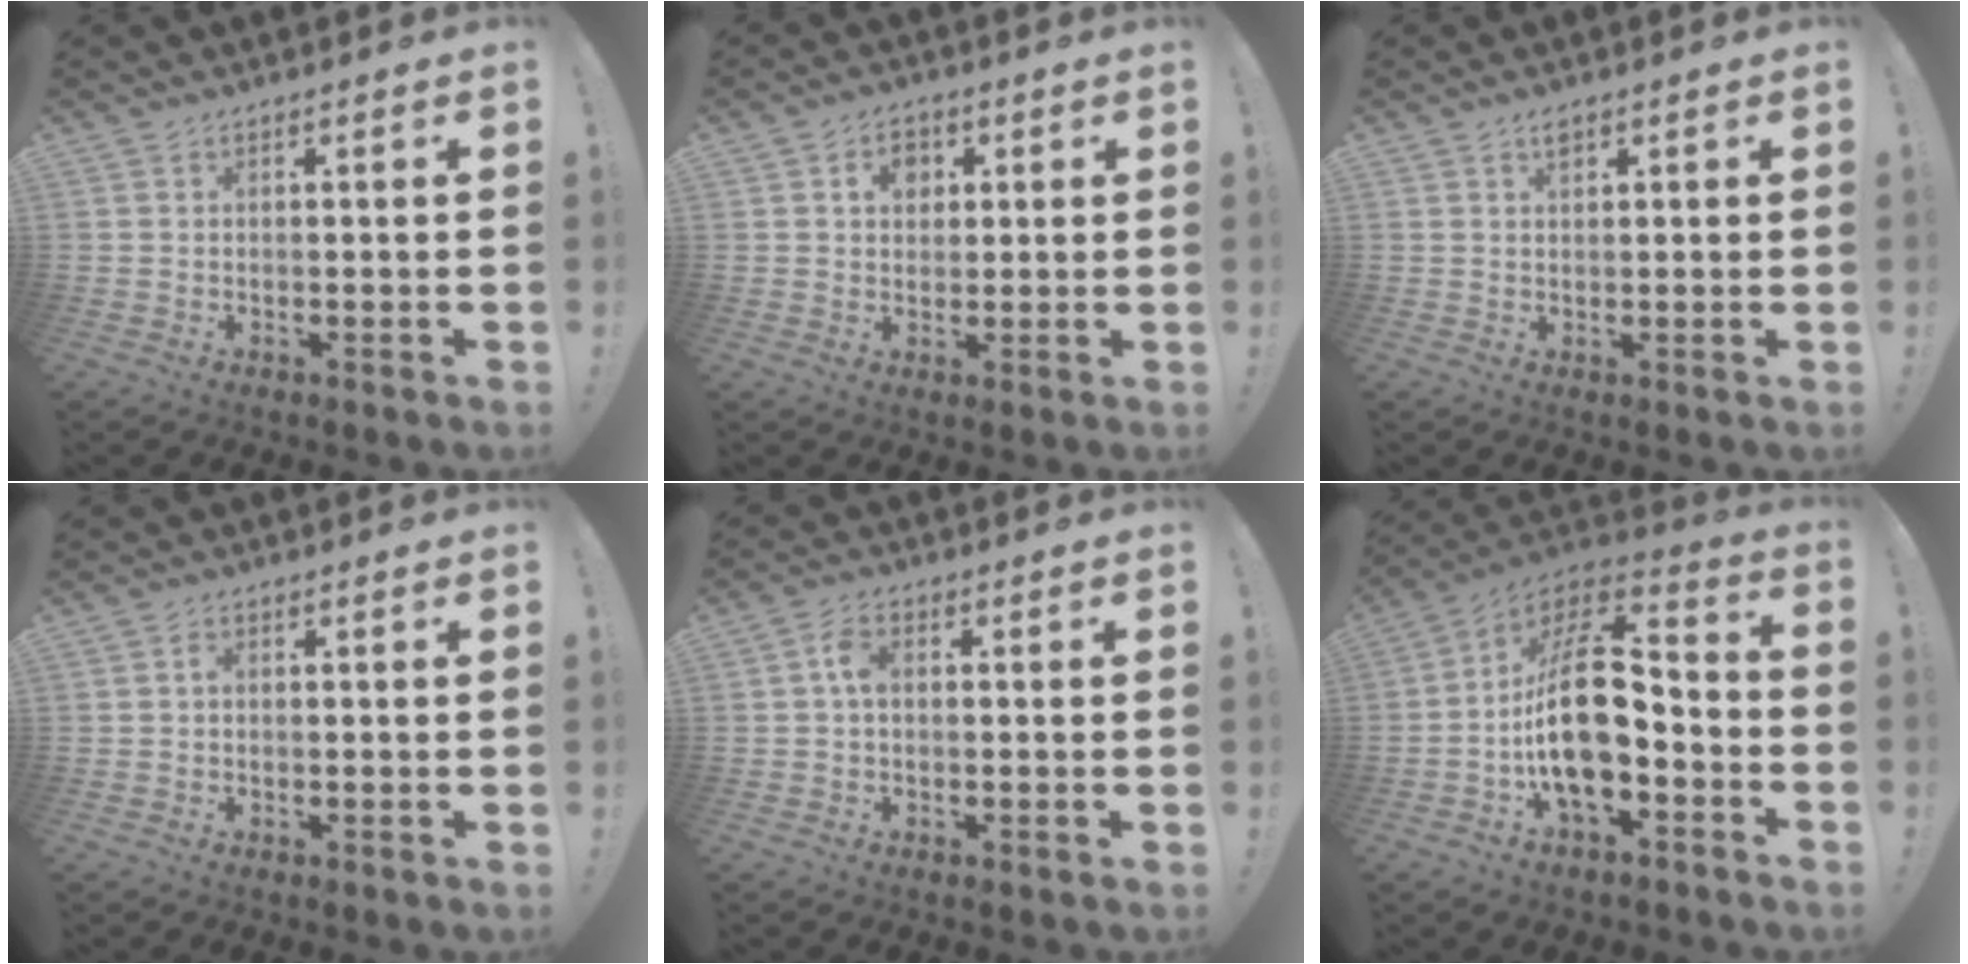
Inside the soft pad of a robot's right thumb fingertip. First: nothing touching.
{"total": 5.5, "force": [1.9, 4.5, 2.7], "torque": [-0.032, 0.000, 0.030]}
{"total": 1.7, "force": [1.0, 0.8, 1.0], "torque": [-0.007, -0.004, 0.016]}
{"total": 0.7, "force": [-0.3, 0.5, 0.5], "torque": [-0.009, 0.003, -0.006]}
{"total": 4.0, "force": [0.2, 2.3, 3.3], "torque": [-0.054, 0.009, 0.003]}
{"total": 19.6, "force": [-3.0, 10.4, 16.4], "torque": [-0.297, 0.024, -0.044]}